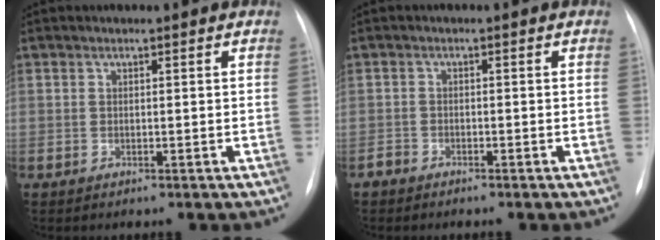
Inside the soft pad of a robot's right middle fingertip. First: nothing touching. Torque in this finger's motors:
{"motor_torque": [-0.05, 0.04, 0.00, 0.01]}